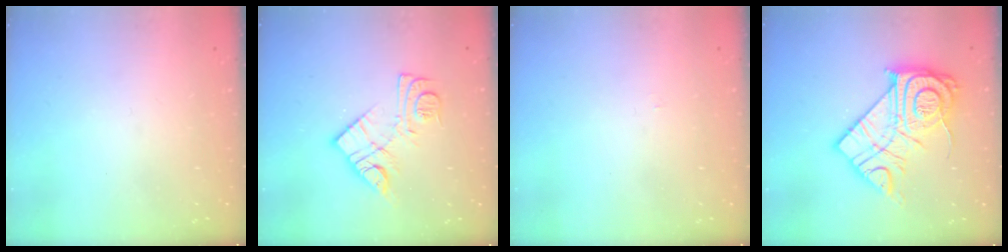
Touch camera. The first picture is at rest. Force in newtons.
{"total": 11.8, "press": 11.8, "slide": 0.7}
{"total": 2.2, "press": 2.2, "slide": 0.3}
{"total": 20.7, "press": 20.6, "slide": 1.9}